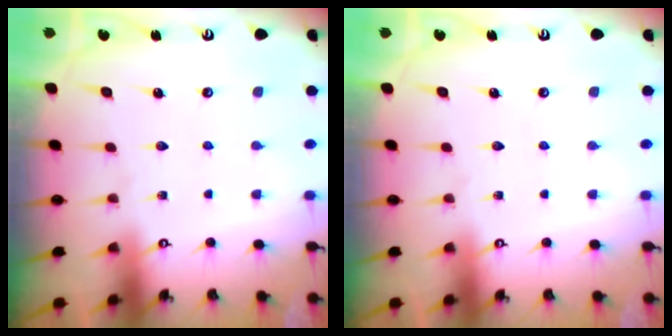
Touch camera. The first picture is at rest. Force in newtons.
{"total": 0.0}